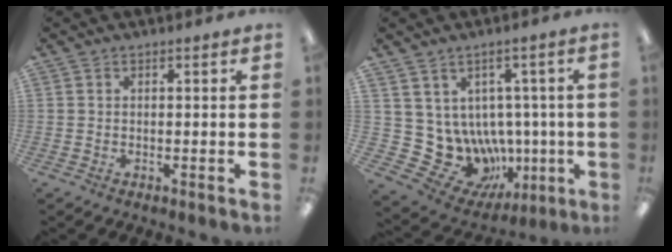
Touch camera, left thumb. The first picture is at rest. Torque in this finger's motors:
{"motor_torque": [0.15, 0.15, -0.21, -0.01, 0.03]}